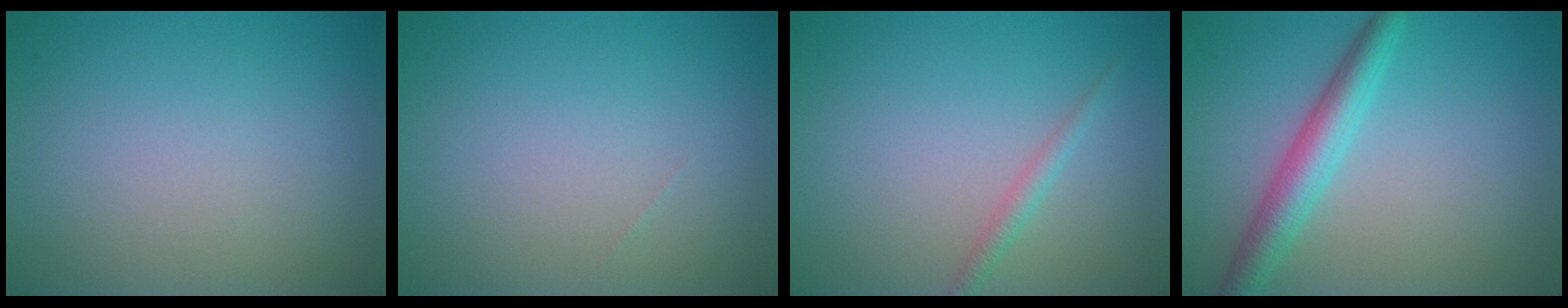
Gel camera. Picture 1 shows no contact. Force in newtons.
{"total": 0.0}
{"total": 1.2, "press": 1.2, "slide": 0.0}
{"total": 3.9, "press": 3.9, "slide": 0.1}